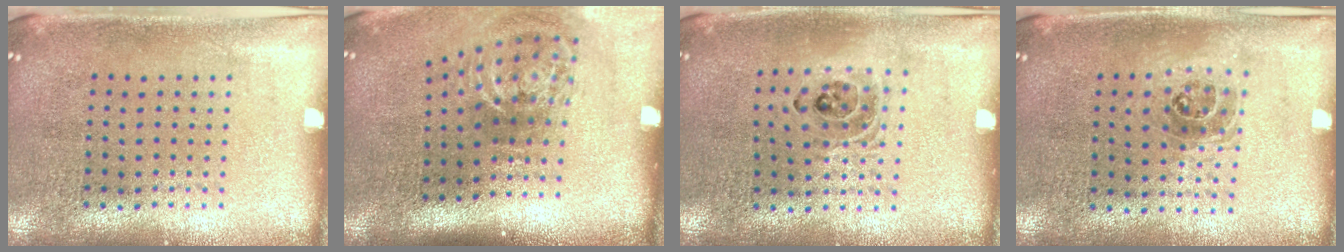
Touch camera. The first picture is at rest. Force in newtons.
{"total": 2.1, "press": 1.3, "slide": 1.7}
{"total": 1.2, "press": 1.1, "slide": 0.6}
{"total": 1.0, "press": 0.9, "slide": 0.5}